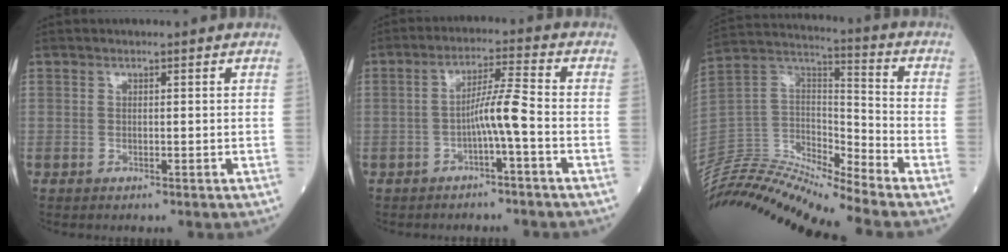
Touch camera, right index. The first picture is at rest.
{"total": 5.3, "force": [-1.9, -0.6, 4.9], "torque": [-0.086, 0.012, -0.033]}
{"total": 19.4, "force": [-18.3, -0.9, 6.3], "torque": [-0.121, 0.032, -0.334]}